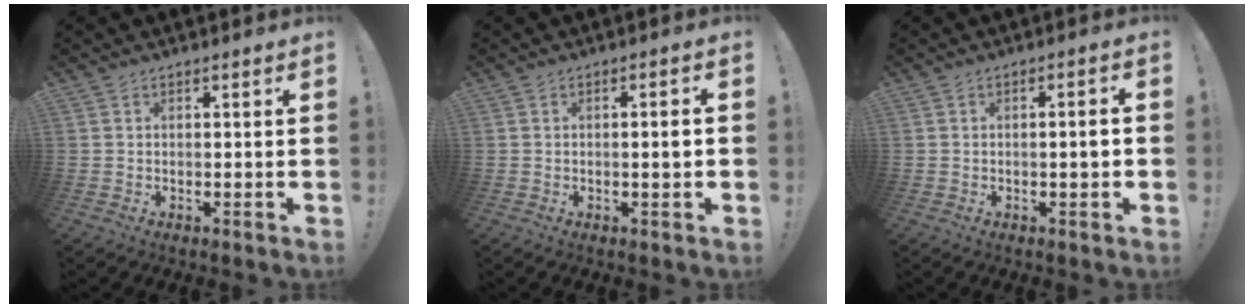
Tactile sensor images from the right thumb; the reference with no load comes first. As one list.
[{"total": 3.1, "force": [-0.4, 0.1, 3.1], "torque": [-0.045, -0.002, -0.008]}, {"total": 3.2, "force": [-0.5, 0.1, 3.2], "torque": [-0.046, -0.002, -0.011]}]